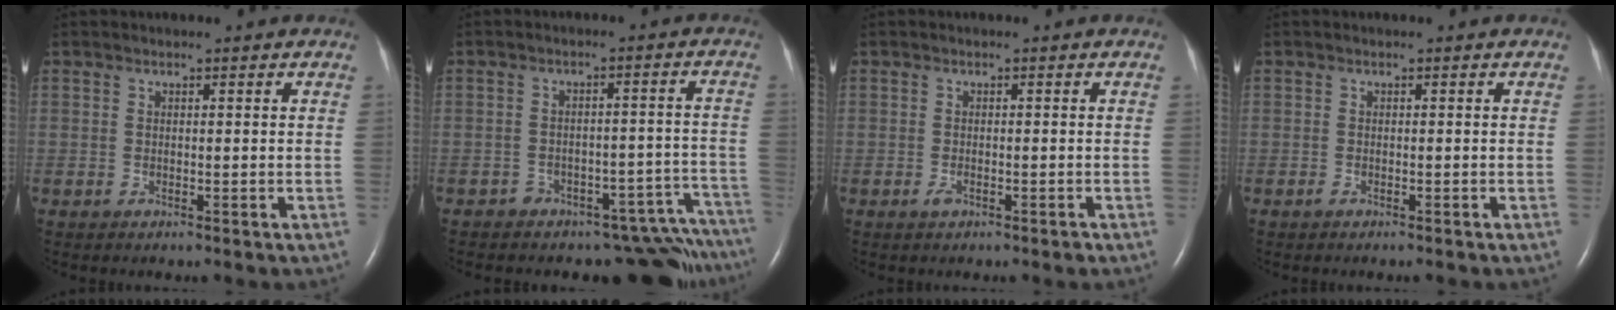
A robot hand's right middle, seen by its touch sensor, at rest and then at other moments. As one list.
[{"total": 13.9, "force": [-13.4, 3.7, 1.6], "torque": [0.009, 0.053, -0.156]}, {"total": 1.5, "force": [-0.9, 0.5, 1.1], "torque": [-0.023, -0.001, -0.014]}, {"total": 1.0, "force": [-0.8, 0.2, 0.5], "torque": [-0.014, -0.002, -0.012]}]